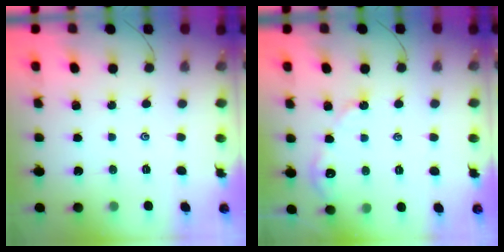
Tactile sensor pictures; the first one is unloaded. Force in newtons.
{"total": 3.4, "press": 3.4, "slide": 0.4}